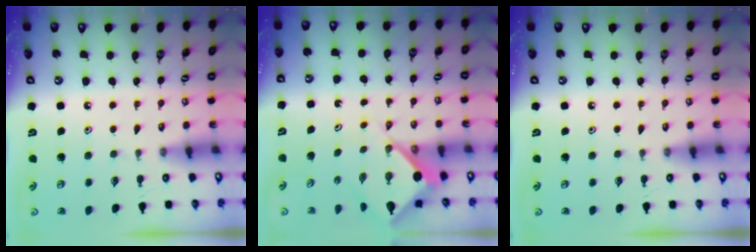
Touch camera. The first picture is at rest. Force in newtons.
{"total": 7.5, "press": 7.5, "slide": 0.8}
{"total": 0.0}